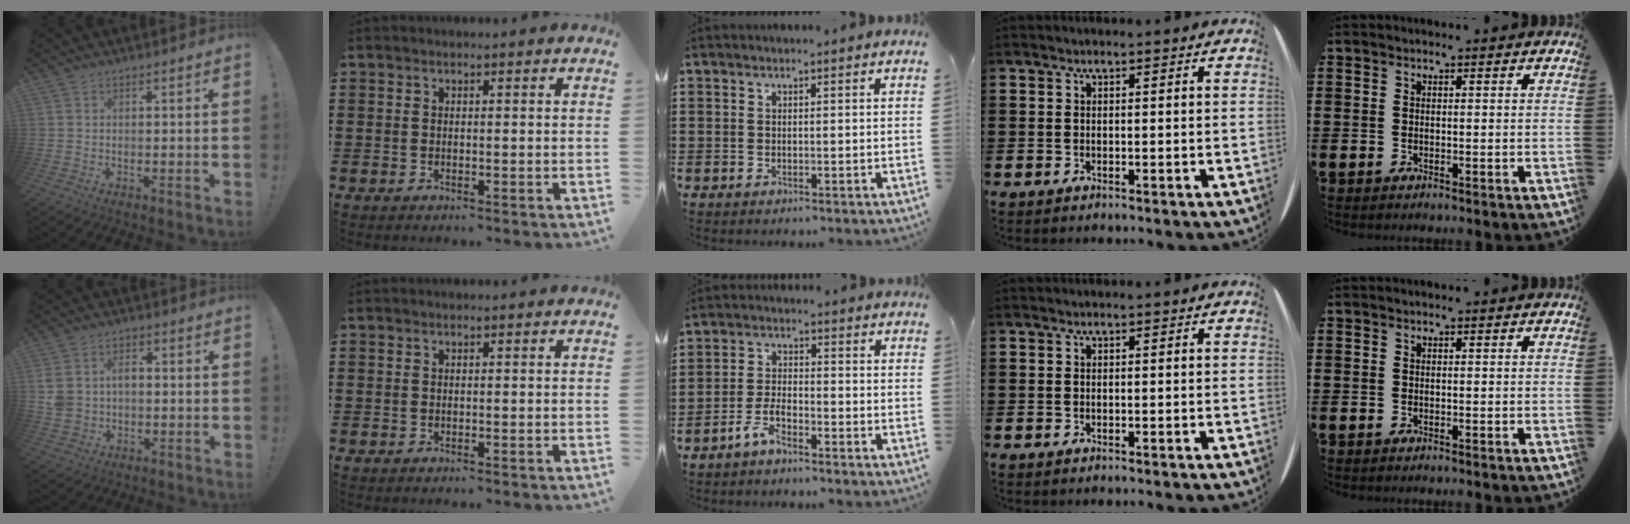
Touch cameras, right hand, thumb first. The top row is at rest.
{"thumb": {"total": 6.4, "force": [0.3, 5.0, 3.9], "torque": [-0.071, 0.006, 0.007]}, "middle": {"total": 4.1, "force": [-3.0, 1.2, 2.5], "torque": [-0.064, 0.003, -0.064]}}